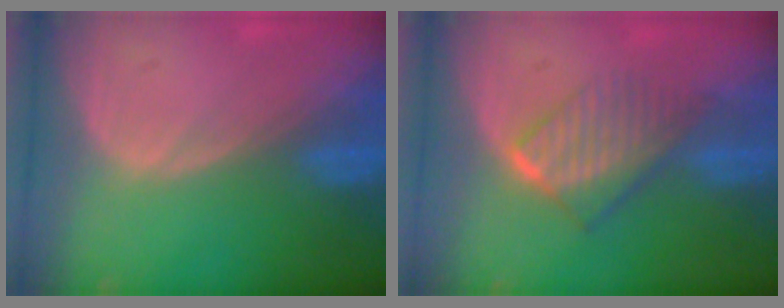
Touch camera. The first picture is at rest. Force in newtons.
{"total": 6.7, "press": 6.1, "slide": 2.8}